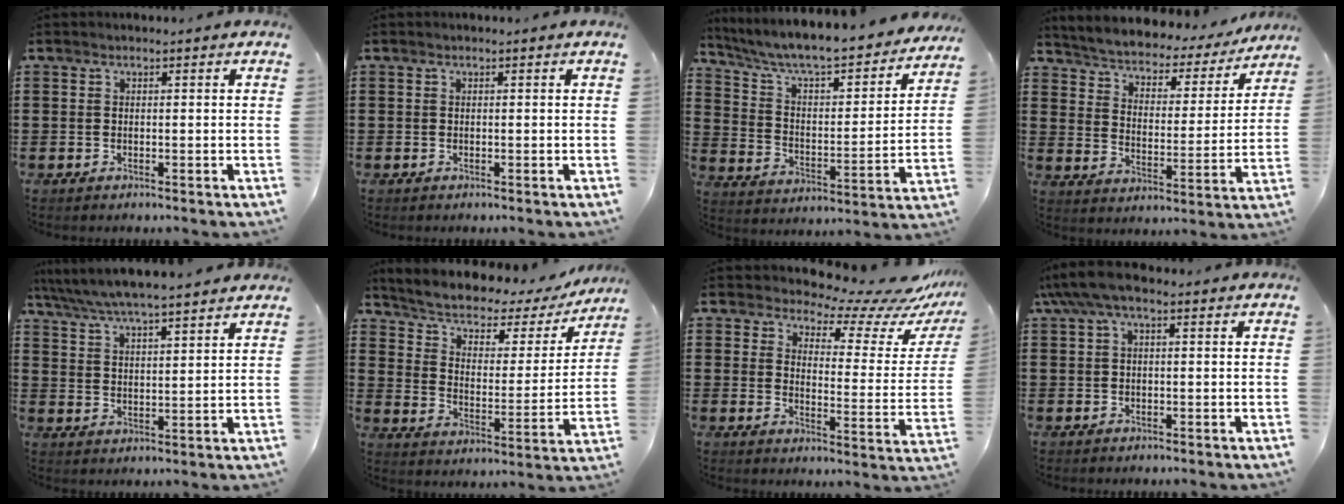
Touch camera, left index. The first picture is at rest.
{"total": 0.0}
{"total": 6.7, "force": [5.8, 0.7, 3.1], "torque": [-0.088, -0.053, 0.093]}
{"total": 3.4, "force": [3.4, 0.5, 0.3], "torque": [-0.030, -0.033, 0.047]}
{"total": 5.8, "force": [5.6, -0.1, 1.8], "torque": [-0.056, -0.028, 0.098]}
{"total": 4.1, "force": [2.7, 2.2, 2.1], "torque": [-0.058, -0.022, 0.037]}
{"total": 7.6, "force": [6.7, 2.3, 2.7], "torque": [-0.053, -0.055, 0.112]}
{"total": 3.5, "force": [0.8, 1.2, 3.2], "torque": [-0.076, 0.002, 0.008]}